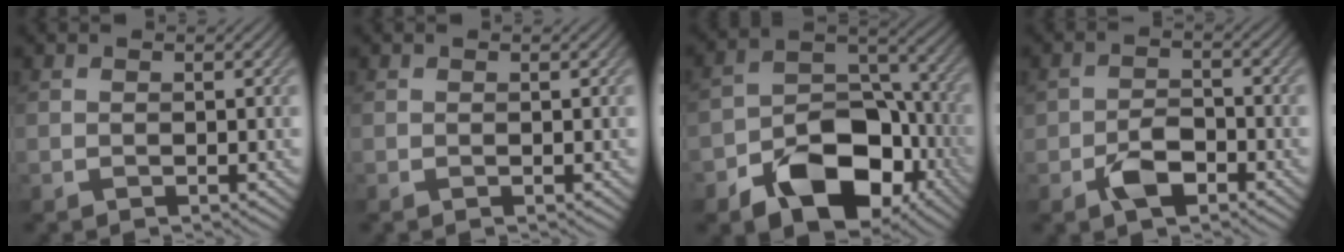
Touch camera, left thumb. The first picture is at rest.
{"total": 0.0}
{"total": 13.6, "force": [-7.0, 8.7, 7.9], "torque": [-0.126, -0.016, -0.128]}
{"total": 4.4, "force": [-2.5, 2.5, 2.7], "torque": [-0.049, 0.000, -0.049]}